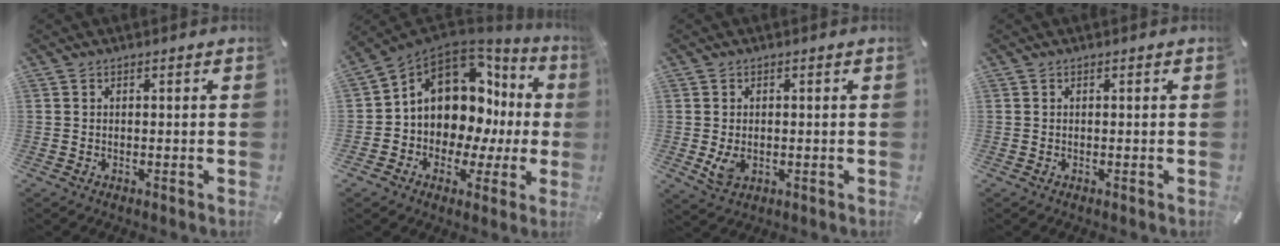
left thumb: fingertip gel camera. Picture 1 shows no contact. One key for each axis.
{"total": 12.6, "fx": 3.5, "fy": 9.9, "fz": 7.0, "tx": -0.117, "ty": -0.047, "tz": 0.059}
{"total": 3.9, "fx": -0.3, "fy": 2.8, "fz": 2.7, "tx": -0.053, "ty": -0.004, "tz": -0.007}
{"total": 0.0}